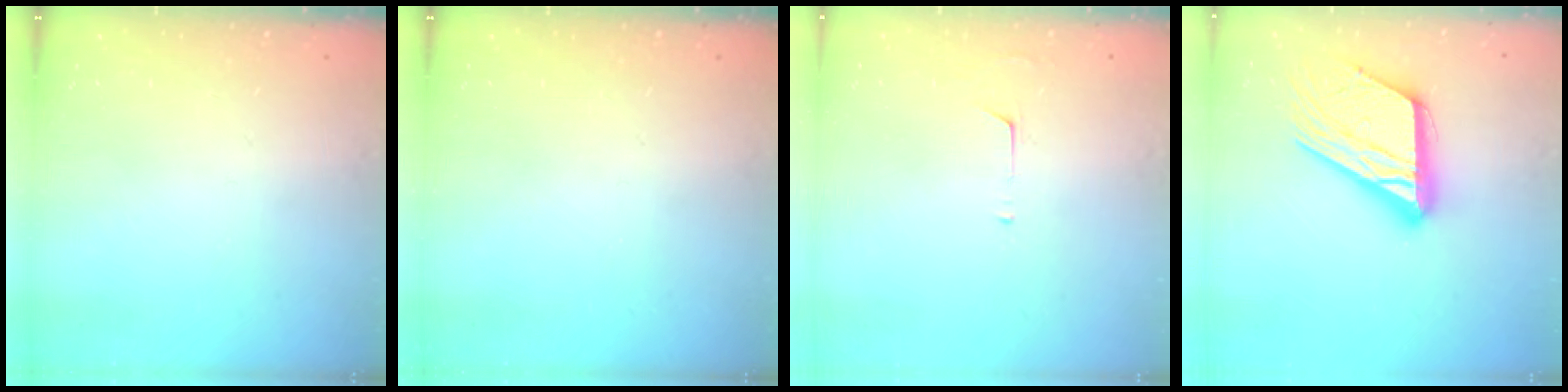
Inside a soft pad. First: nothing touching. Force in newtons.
{"total": 0.0}
{"total": 3.9, "press": 3.8, "slide": 0.3}
{"total": 21.7, "press": 21.6, "slide": 2.3}